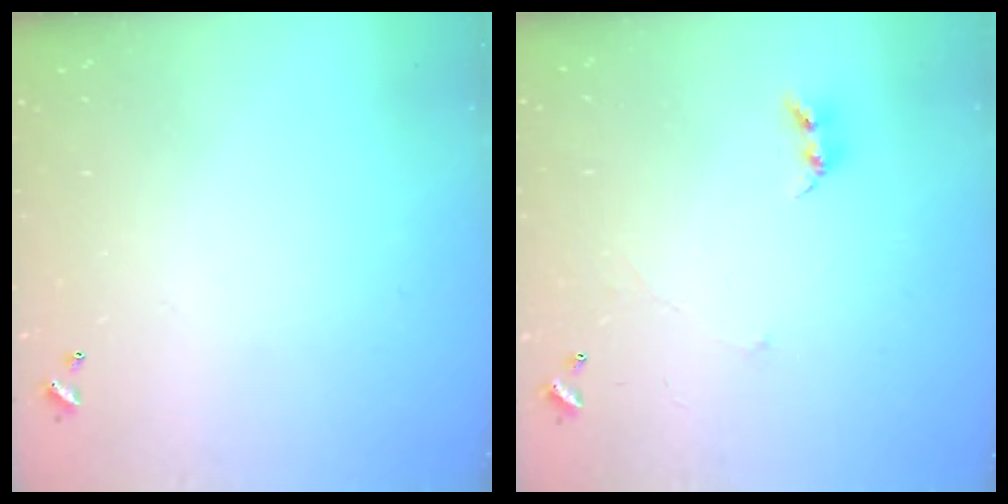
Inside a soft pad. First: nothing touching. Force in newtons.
{"total": 2.4, "press": 2.4, "slide": 0.4}